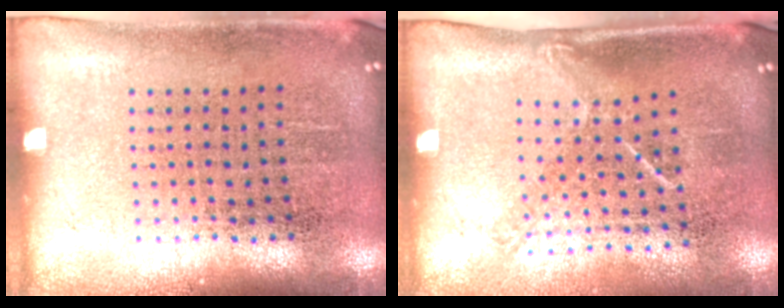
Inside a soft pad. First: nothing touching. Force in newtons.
{"total": 1.4, "press": 1.0, "slide": 1.0}